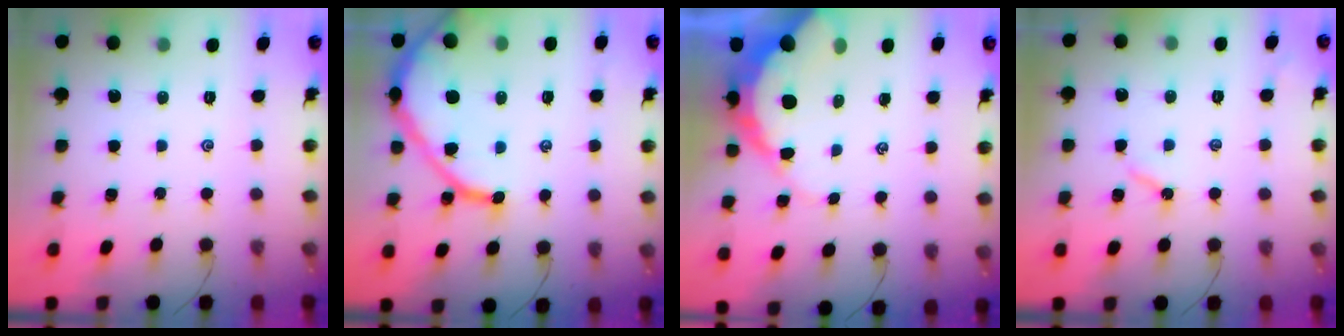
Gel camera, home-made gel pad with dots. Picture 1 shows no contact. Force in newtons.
{"total": 13.6, "press": 13.5, "slide": 1.6}
{"total": 10.6, "press": 10.5, "slide": 1.2}
{"total": 3.7, "press": 3.7, "slide": 0.4}